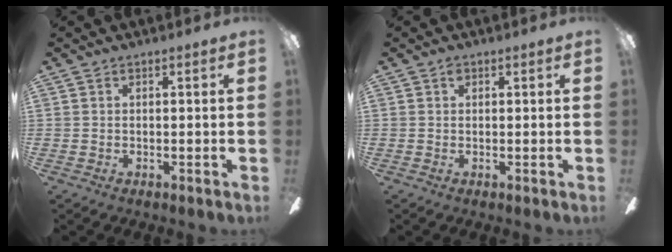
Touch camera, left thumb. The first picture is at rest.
{"total": 1.2, "force": [0.6, 0.8, 0.7], "torque": [-0.008, 0.001, 0.008]}